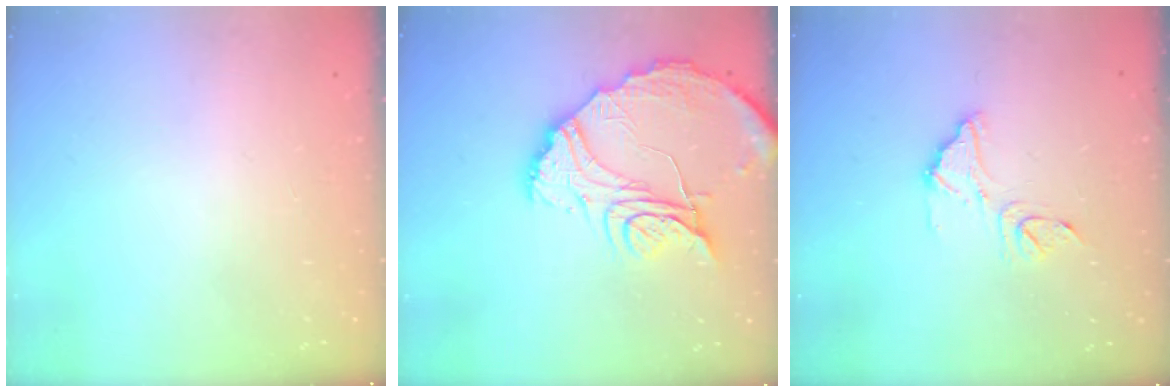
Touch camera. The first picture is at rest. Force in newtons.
{"total": 16.6, "press": 16.5, "slide": 1.6}
{"total": 11.5, "press": 11.5, "slide": 0.9}